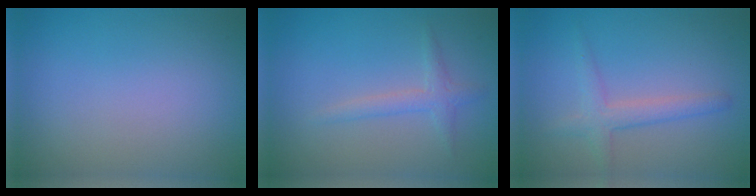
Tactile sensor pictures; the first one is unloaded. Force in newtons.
{"total": 1.7, "press": 1.7, "slide": 0.1}
{"total": 1.7, "press": 1.7, "slide": 0.2}